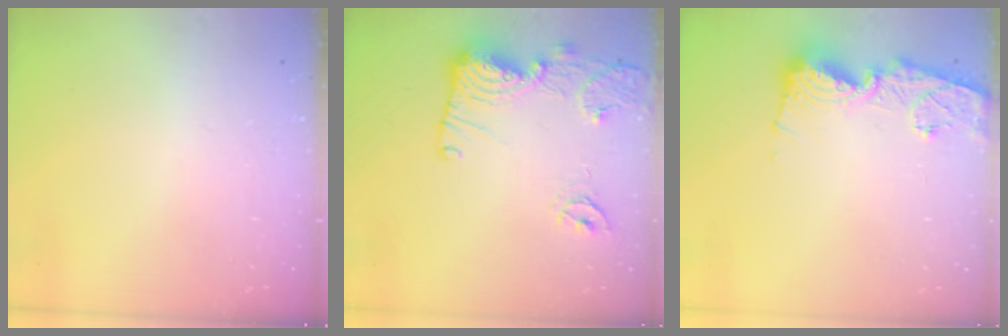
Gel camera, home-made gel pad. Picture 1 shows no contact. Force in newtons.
{"total": 14.3, "press": 14.2, "slide": 1.4}
{"total": 11.2, "press": 11.2, "slide": 1.3}